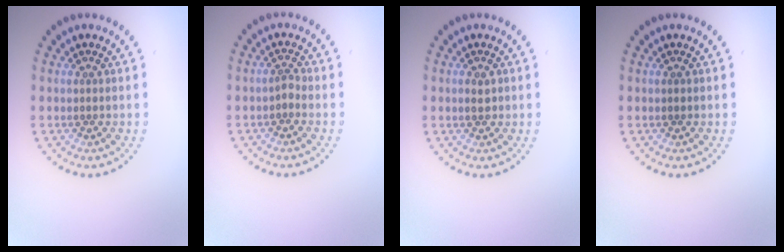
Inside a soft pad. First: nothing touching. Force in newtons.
{"total": 0.9, "press": 0.6, "slide": 0.7}
{"total": 1.1, "press": 1.1, "slide": 0.1}
{"total": 0.5, "press": 0.5, "slide": 0.1}